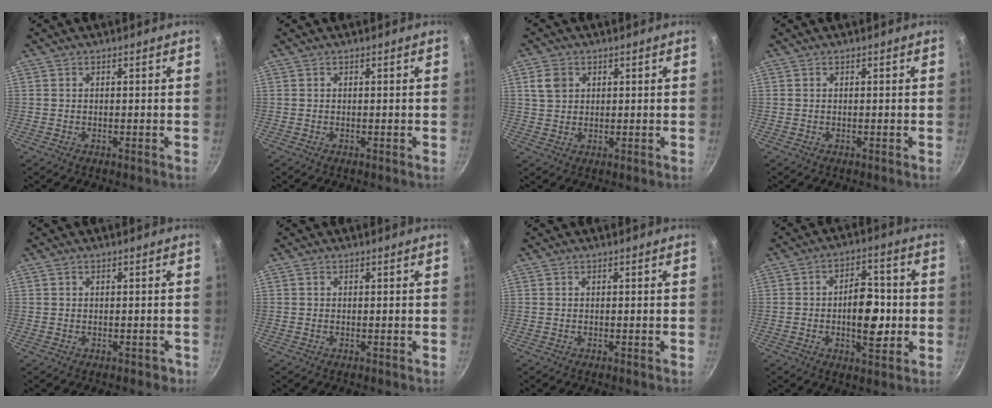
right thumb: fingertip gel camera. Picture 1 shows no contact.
{"total": 0.0}
{"total": 4.2, "force": [1.4, 3.3, 2.1], "torque": [-0.024, 0.002, 0.028]}
{"total": 0.0}
{"total": 1.6, "force": [-0.4, 1.3, 0.9], "torque": [0.003, 0.015, 0.008]}
{"total": 0.0}
{"total": 0.0}
{"total": 10.6, "force": [-1.2, 5.9, 8.8], "torque": [-0.099, 0.019, -0.023]}